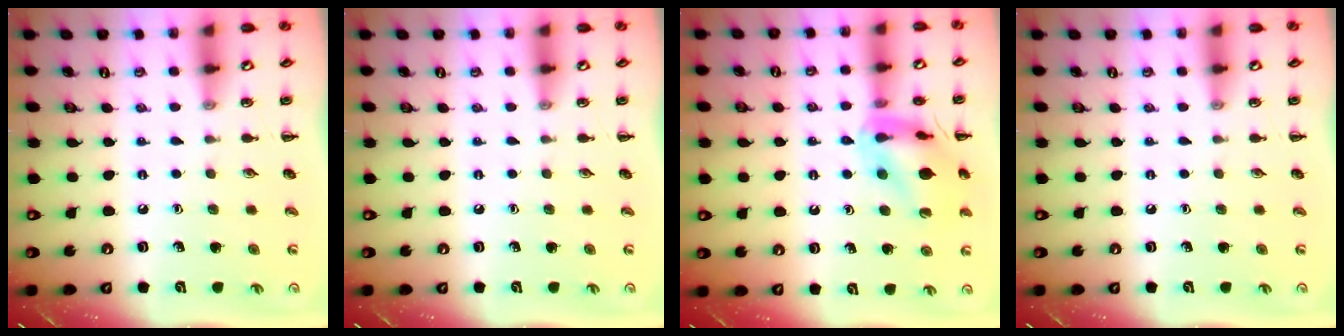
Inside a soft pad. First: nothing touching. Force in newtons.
{"total": 0.0}
{"total": 14.6, "press": 14.5, "slide": 1.6}
{"total": 0.0}